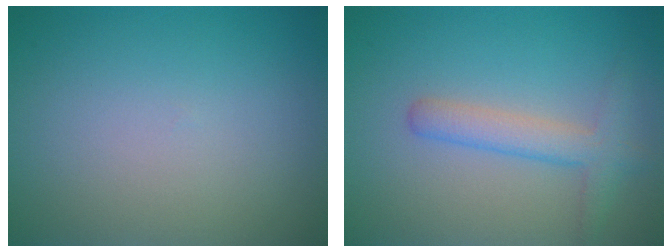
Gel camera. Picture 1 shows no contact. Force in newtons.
{"total": 2.9, "press": 2.9, "slide": 0.2}